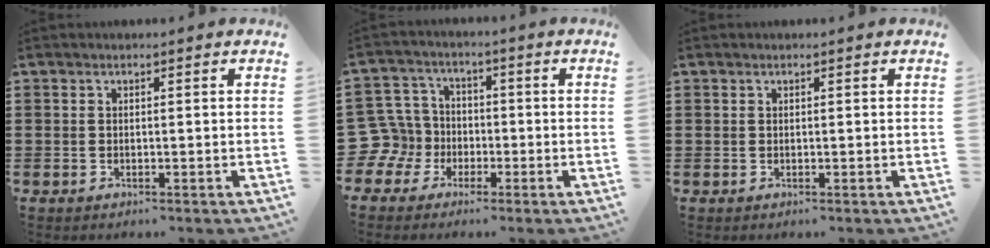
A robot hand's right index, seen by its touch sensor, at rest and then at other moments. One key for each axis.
{"total": 8.1, "fx": -1.5, "fy": 7.7, "fz": 1.9, "tx": -0.115, "ty": -0.007, "tz": -0.036}
{"total": 0.0}